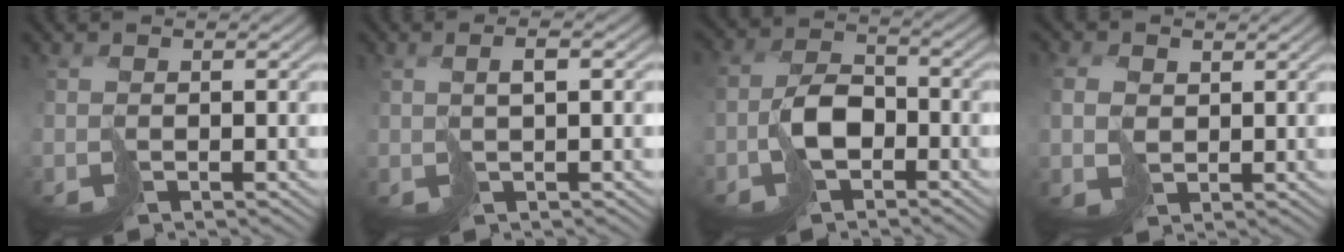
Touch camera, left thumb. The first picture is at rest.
{"total": 2.1, "force": [0.8, 0.4, 1.9], "torque": [-0.033, 0.007, 0.016]}
{"total": 5.4, "force": [-2.1, 3.4, 3.5], "torque": [-0.072, 0.003, -0.050]}
{"total": 2.8, "force": [1.0, 2.3, 1.3], "torque": [-0.039, 0.003, 0.023]}